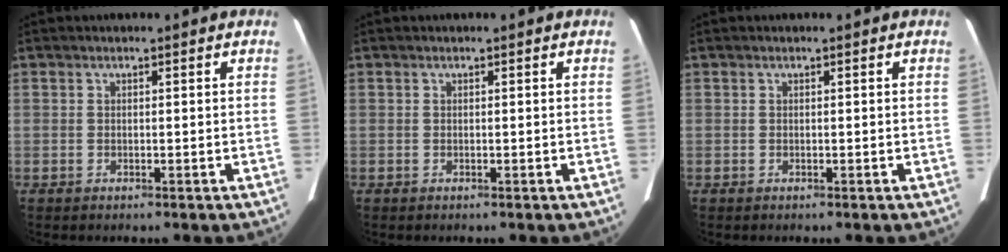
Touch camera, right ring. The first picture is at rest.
{"total": 0.0}
{"total": 0.0}